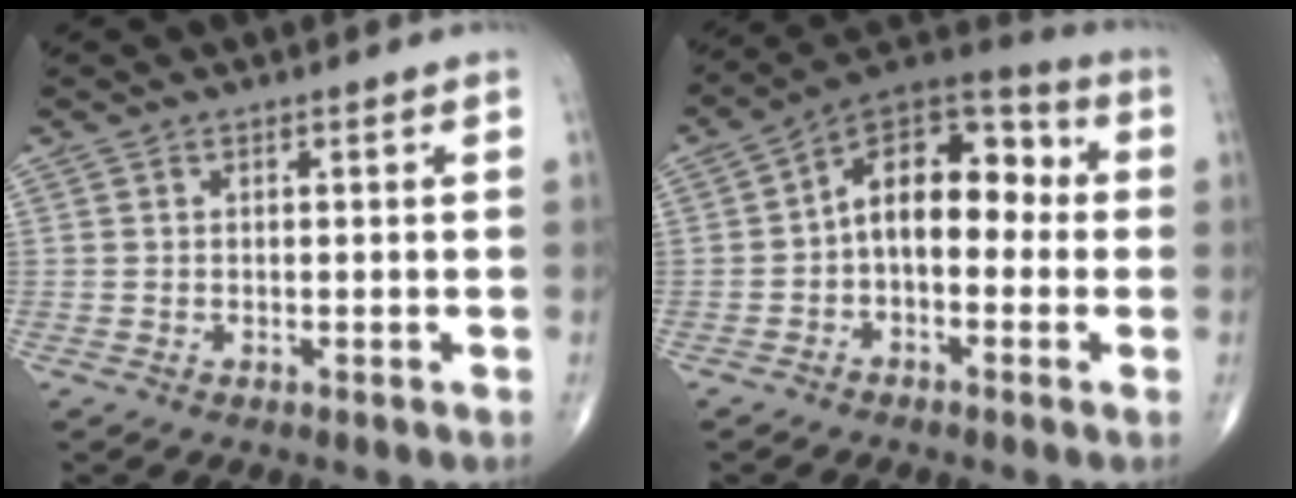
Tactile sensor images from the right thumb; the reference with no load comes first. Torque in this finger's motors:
{"motor_torque": [0.40, 0.51, 0.23, -0.02, 0.14]}